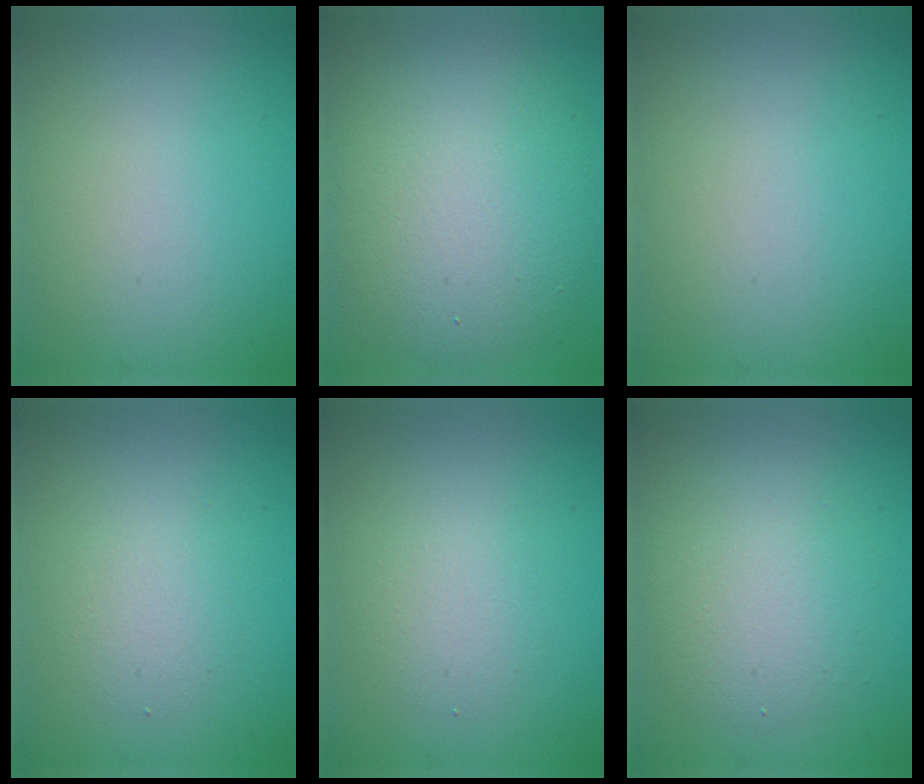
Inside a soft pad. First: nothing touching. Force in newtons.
{"total": 9.3, "press": 9.3, "slide": 1.0}
{"total": 0.0}
{"total": 2.4, "press": 2.4, "slide": 0.3}
{"total": 2.4, "press": 2.4, "slide": 0.1}
{"total": 4.2, "press": 4.2, "slide": 0.3}